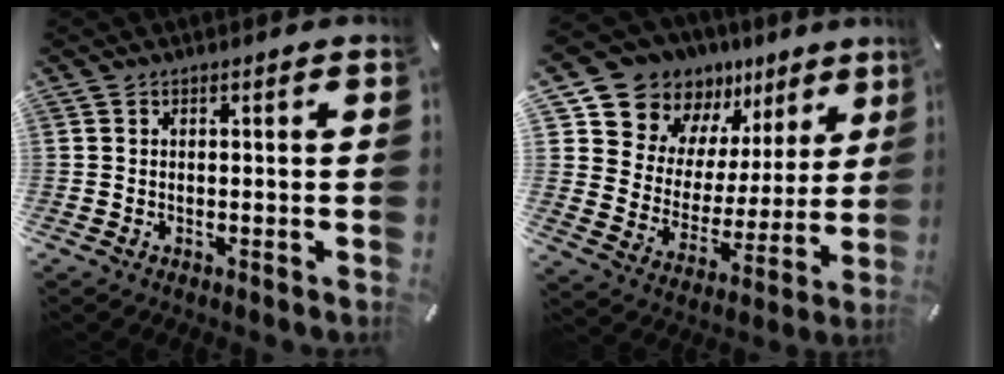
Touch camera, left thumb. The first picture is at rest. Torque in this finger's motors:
{"motor_torque": [1.47, 1.31, 1.40, -1.37, 0.08]}